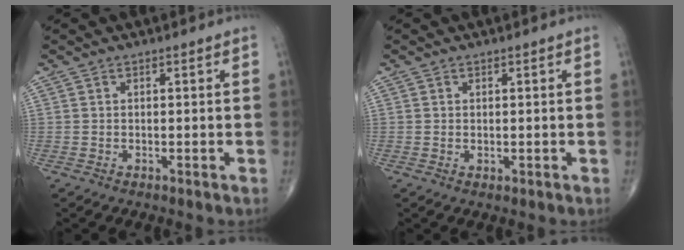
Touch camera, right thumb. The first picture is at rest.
{"total": 0.7, "force": [0.1, 0.4, 0.5], "torque": [-0.011, -0.003, 0.004]}